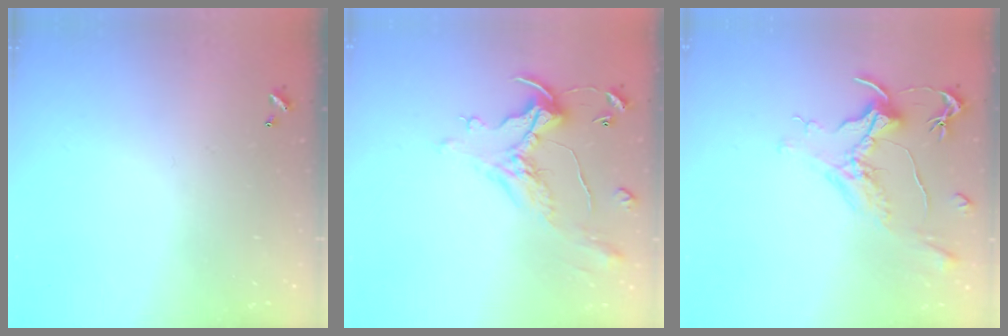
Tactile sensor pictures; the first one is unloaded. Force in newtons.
{"total": 1.7, "press": 1.2, "slide": 1.1}
{"total": 1.6, "press": 1.3, "slide": 0.9}